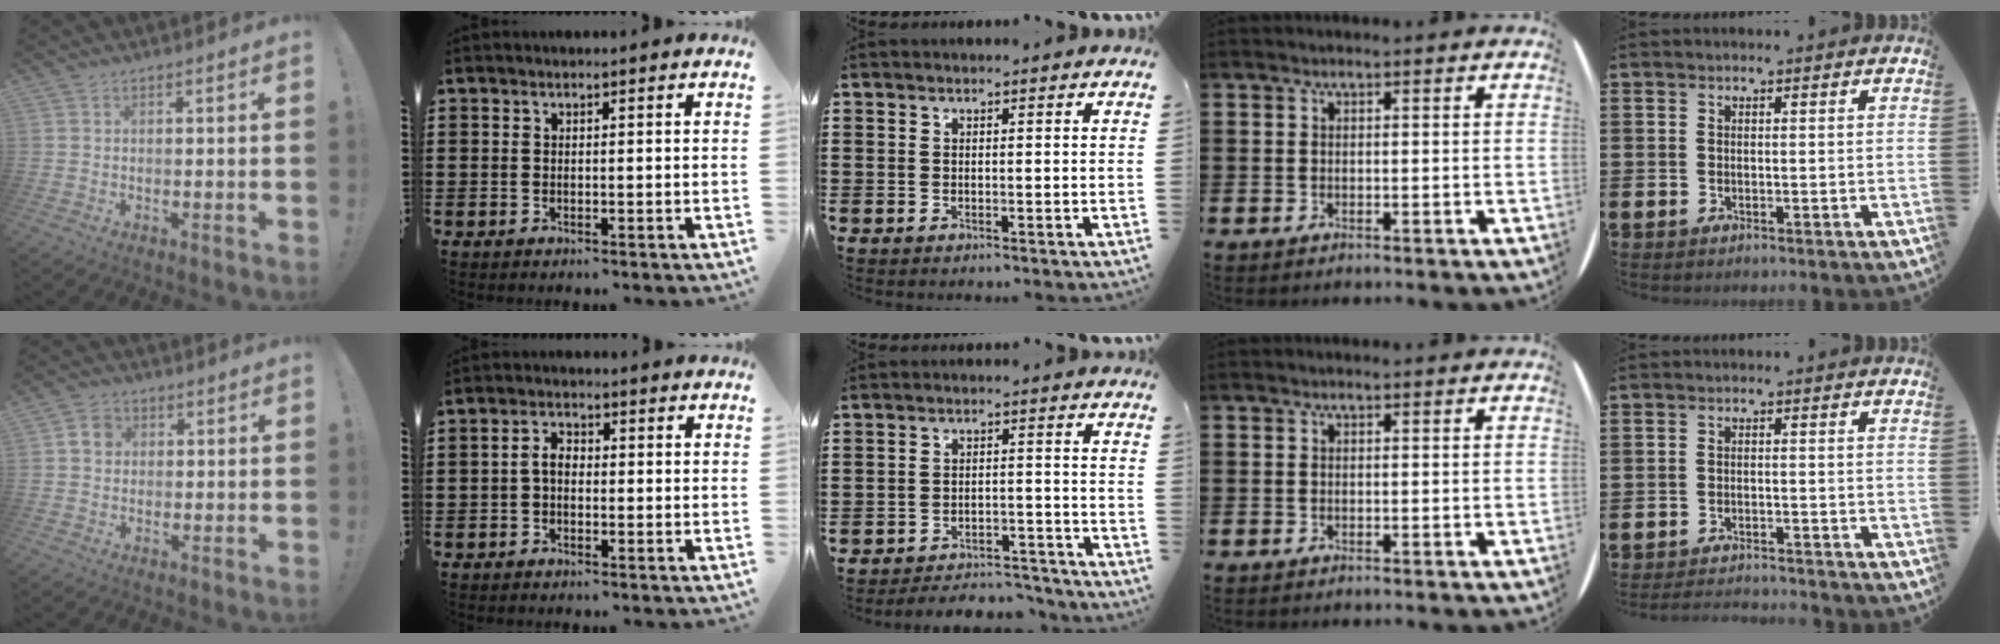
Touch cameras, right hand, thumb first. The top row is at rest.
{"thumb": {"total": 4.9, "force": [0.9, 4.3, 2.2], "torque": [-0.033, 0.010, 0.019]}, "index": {"total": 2.6, "force": [-0.5, 1.5, 2.1], "torque": [-0.050, 0.000, -0.012]}, "middle": {"total": 4.3, "force": [-4.3, 0.6, 0.3], "torque": [-0.016, 0.002, -0.092]}, "little": {"total": 2.0, "force": [-2.0, -0.1, 0.0], "torque": [-0.005, 0.003, -0.043]}}